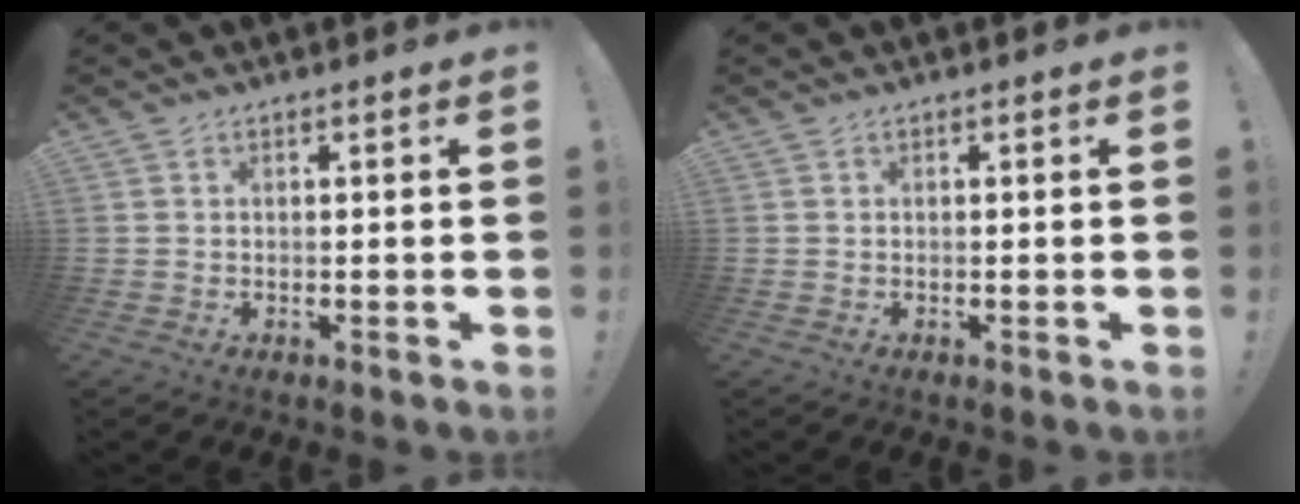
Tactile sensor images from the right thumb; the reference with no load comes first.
{"total": 0.0}